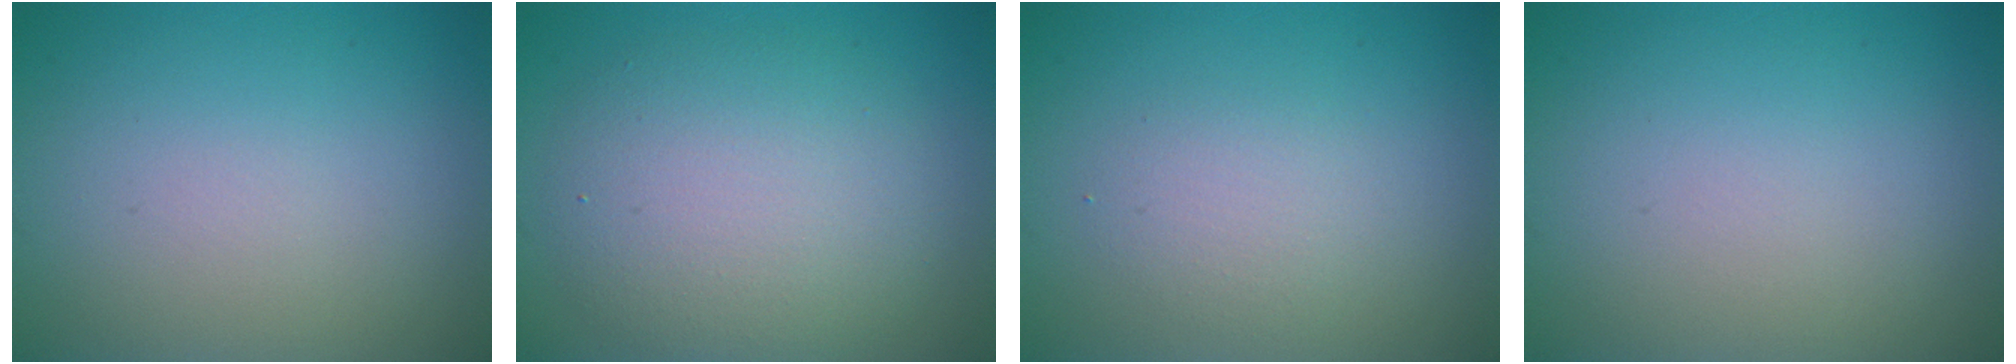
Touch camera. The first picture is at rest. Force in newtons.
{"total": 6.0, "press": 6.0, "slide": 0.2}
{"total": 2.0, "press": 2.0, "slide": 0.1}
{"total": 0.0}